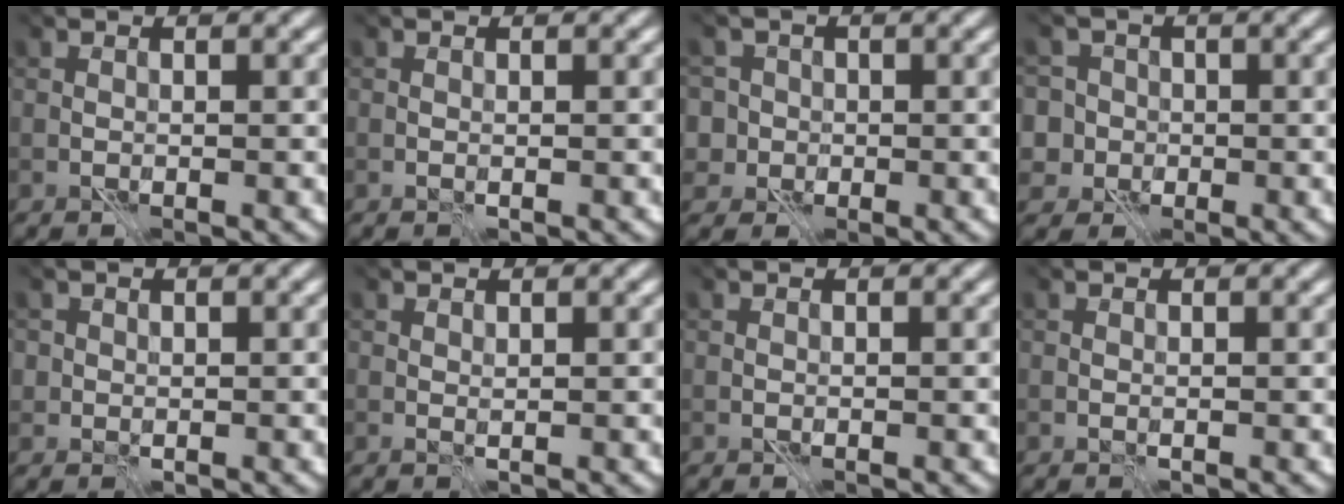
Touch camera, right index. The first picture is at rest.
{"total": 0.0}
{"total": 6.5, "force": [2.6, 5.3, 2.7], "torque": [-0.057, 0.027, 0.027]}
{"total": 7.7, "force": [3.1, 6.2, 3.3], "torque": [-0.069, 0.032, 0.038]}
{"total": 1.0, "force": [0.5, 0.9, 0.1], "torque": [-0.010, 0.007, 0.010]}
{"total": 0.8, "force": [0.8, -0.1, 0.2], "torque": [-0.005, -0.002, 0.015]}
{"total": 0.0}
{"total": 0.0}